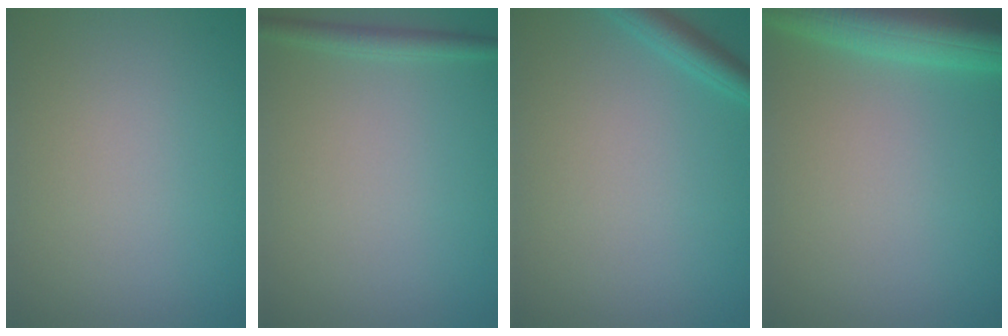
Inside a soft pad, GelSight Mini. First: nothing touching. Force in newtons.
{"total": 1.5, "press": 1.5, "slide": 0.1}
{"total": 2.0, "press": 2.0, "slide": 0.1}
{"total": 7.7, "press": 7.7, "slide": 0.5}